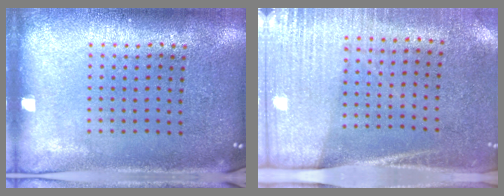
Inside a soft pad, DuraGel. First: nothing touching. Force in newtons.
{"total": 2.8, "press": 2.5, "slide": 1.3}